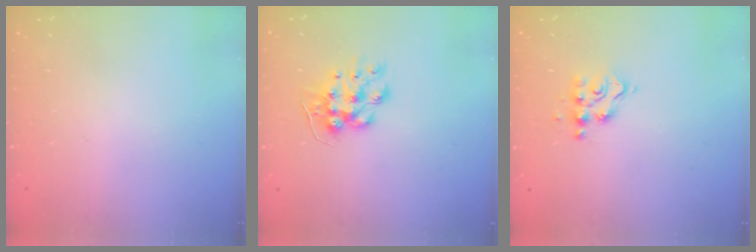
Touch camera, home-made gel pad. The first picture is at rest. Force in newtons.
{"total": 10.1, "press": 10.1, "slide": 0.6}
{"total": 5.5, "press": 5.5, "slide": 0.3}